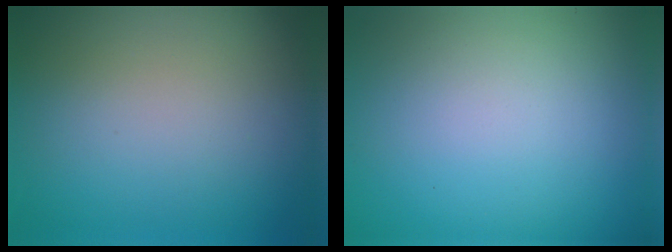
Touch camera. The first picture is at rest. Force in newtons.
{"total": 0.0}